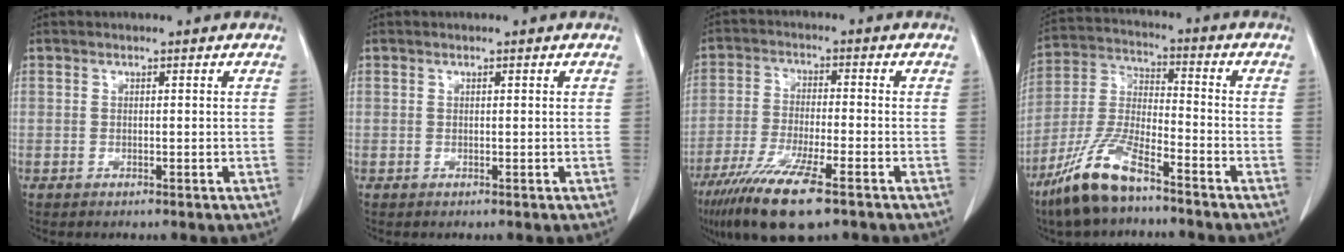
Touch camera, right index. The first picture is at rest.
{"total": 0.0}
{"total": 12.8, "force": [-8.1, 1.7, 9.7], "torque": [-0.184, -0.035, -0.139]}
{"total": 11.8, "force": [-8.4, 2.4, 8.0], "torque": [-0.176, -0.018, -0.166]}